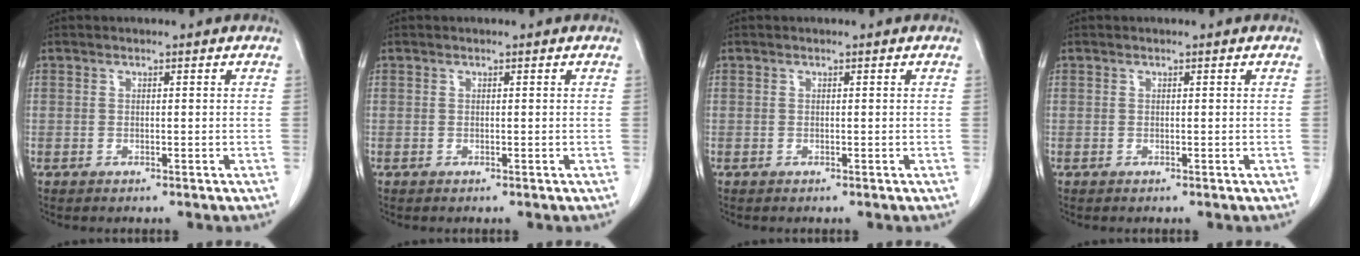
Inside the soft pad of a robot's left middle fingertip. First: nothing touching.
{"total": 0.0}
{"total": 0.0}
{"total": 0.0}